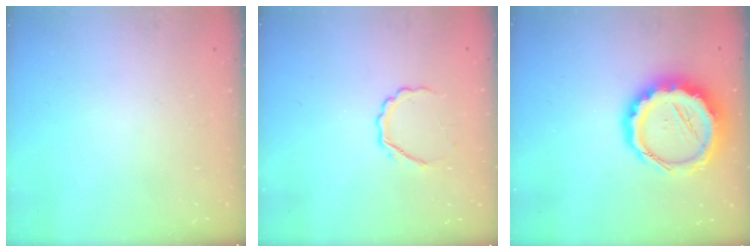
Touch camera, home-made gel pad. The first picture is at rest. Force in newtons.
{"total": 4.0, "press": 3.9, "slide": 0.9}
{"total": 14.6, "press": 14.3, "slide": 3.3}